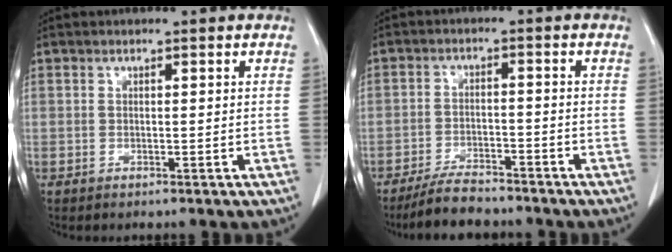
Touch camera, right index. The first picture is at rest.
{"total": 6.5, "force": [-5.8, 1.6, 2.4], "torque": [-0.047, -0.013, -0.101]}